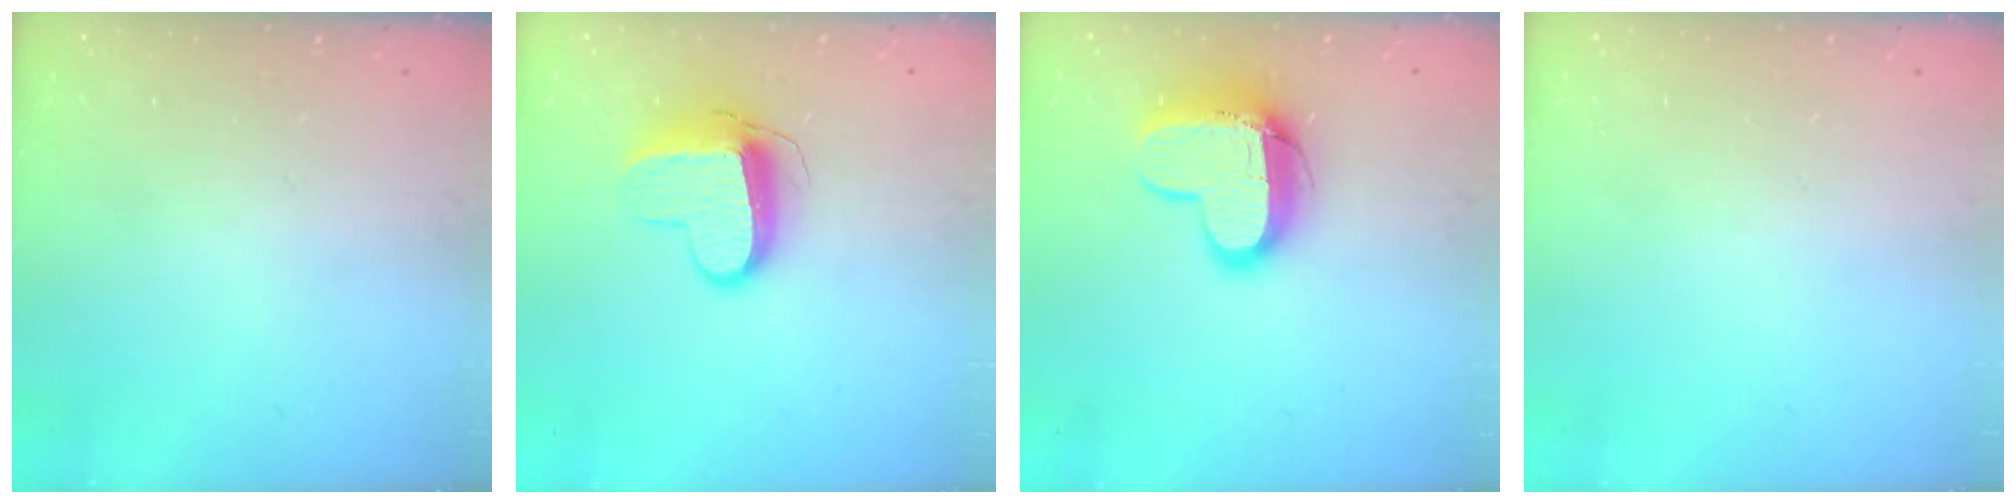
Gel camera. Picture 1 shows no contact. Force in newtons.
{"total": 11.1, "press": 11.1, "slide": 0.4}
{"total": 12.9, "press": 12.9, "slide": 1.1}
{"total": 0.0}